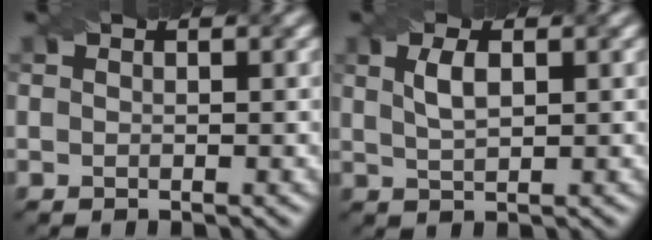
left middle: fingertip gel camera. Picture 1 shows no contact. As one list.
[{"total": 2.3, "force": [0.8, 0.9, 2.0], "torque": [-0.043, 0.003, 0.018]}]